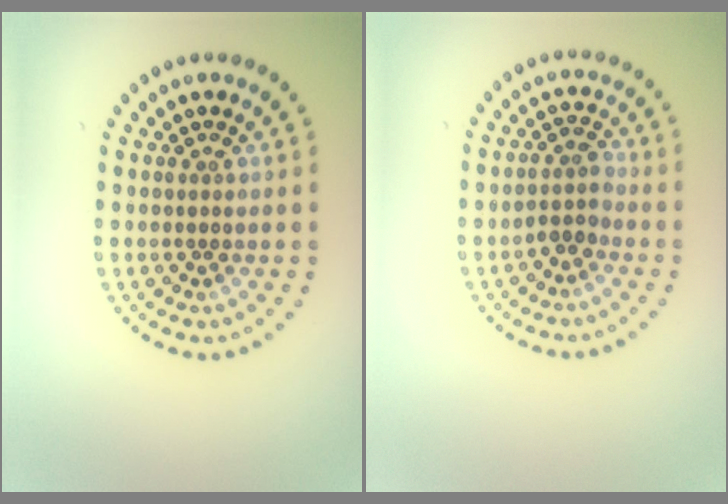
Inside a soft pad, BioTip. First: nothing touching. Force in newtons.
{"total": 2.0, "press": 1.6, "slide": 1.2}